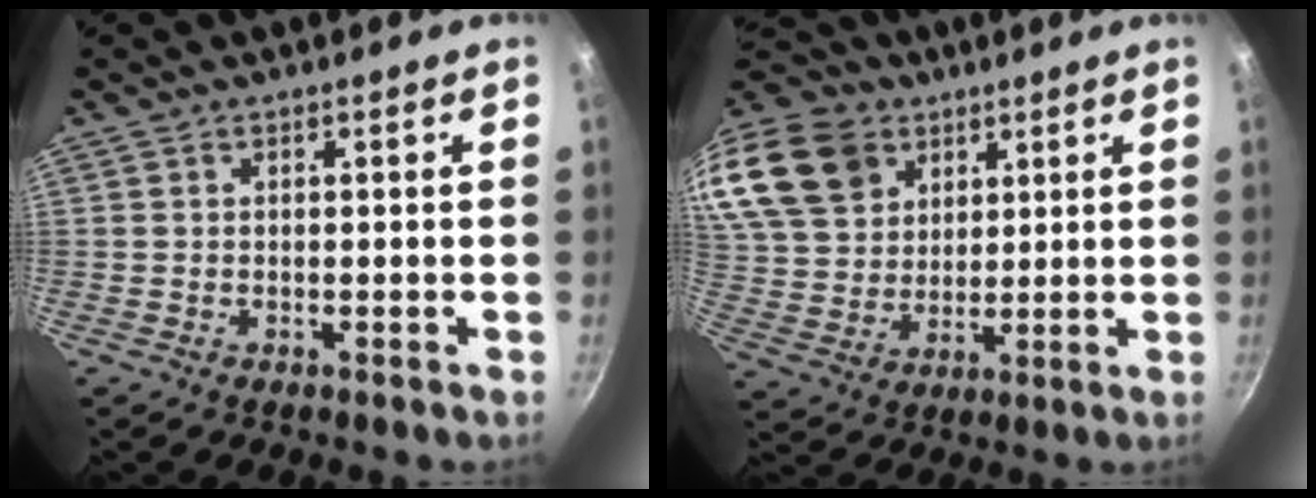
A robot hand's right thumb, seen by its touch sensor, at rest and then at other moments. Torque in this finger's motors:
{"motor_torque": [0.22, 3.86, 0.54, -0.37, 0.17]}